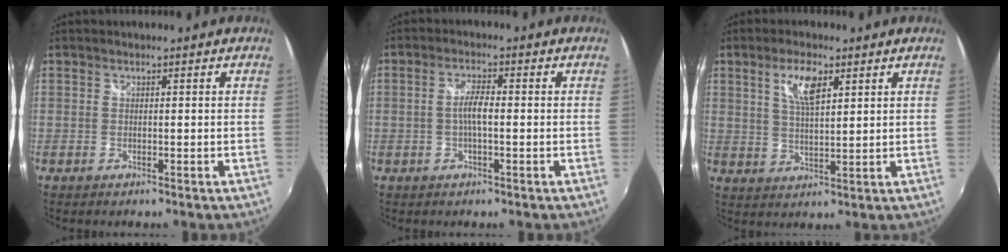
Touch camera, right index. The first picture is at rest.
{"total": 3.4, "force": [-0.4, 0.7, 3.3], "torque": [-0.064, 0.004, -0.008]}
{"total": 6.4, "force": [3.1, 2.3, 5.1], "torque": [-0.092, 0.004, 0.059]}